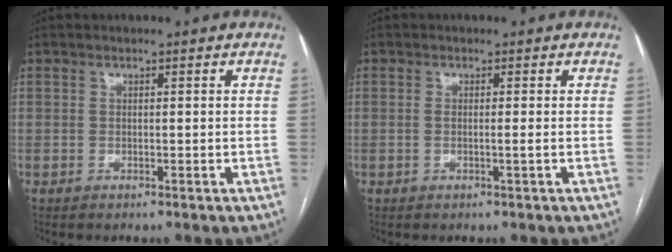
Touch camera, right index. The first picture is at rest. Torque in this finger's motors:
{"motor_torque": [0.03, 0.03, 0.02, 0.00]}